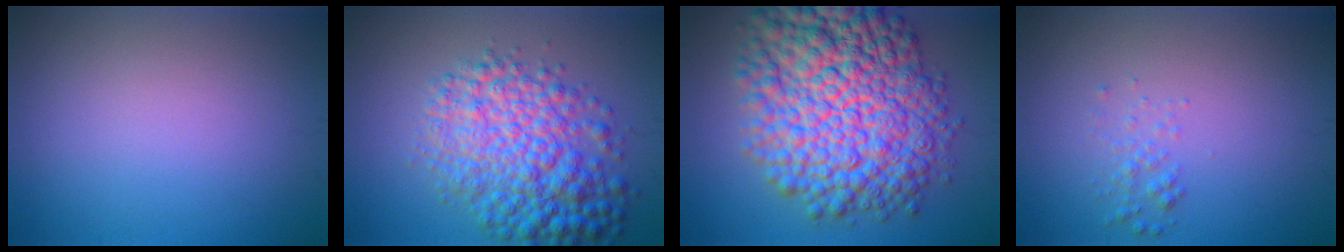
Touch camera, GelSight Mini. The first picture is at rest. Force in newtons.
{"total": 7.9, "press": 7.9, "slide": 0.1}
{"total": 14.0, "press": 14.0, "slide": 0.2}
{"total": 1.1, "press": 1.1, "slide": 0.0}